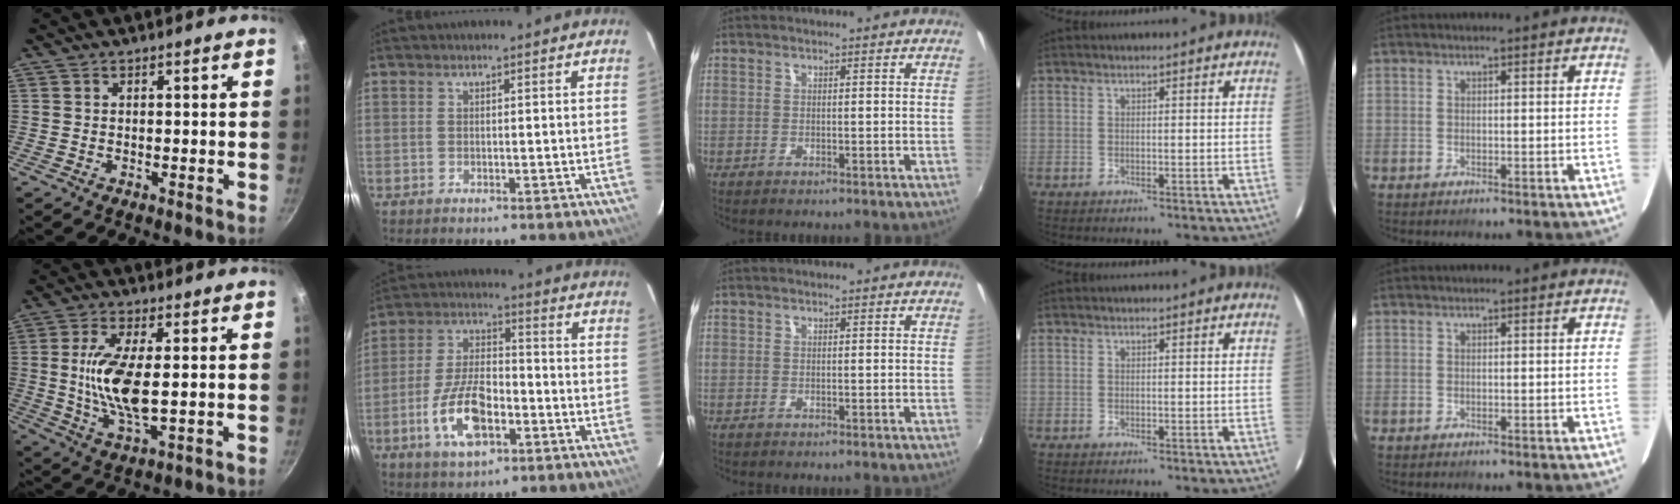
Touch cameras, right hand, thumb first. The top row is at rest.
{"thumb": {"total": 11.9, "force": [0.6, 4.4, 11.0], "torque": [-0.220, -0.009, 0.012]}, "index": {"total": 12.8, "force": [-5.0, 5.9, 10.2], "torque": [-0.210, 0.002, -0.084]}}